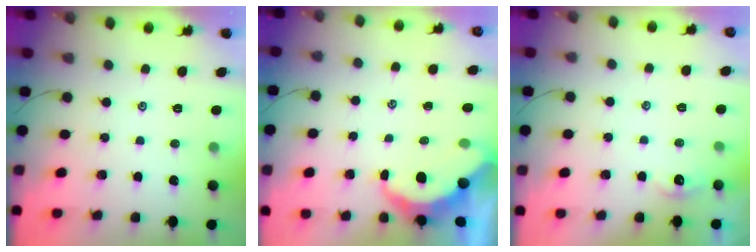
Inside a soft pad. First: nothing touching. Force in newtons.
{"total": 7.0, "press": 6.9, "slide": 1.0}
{"total": 2.7, "press": 2.7, "slide": 0.3}